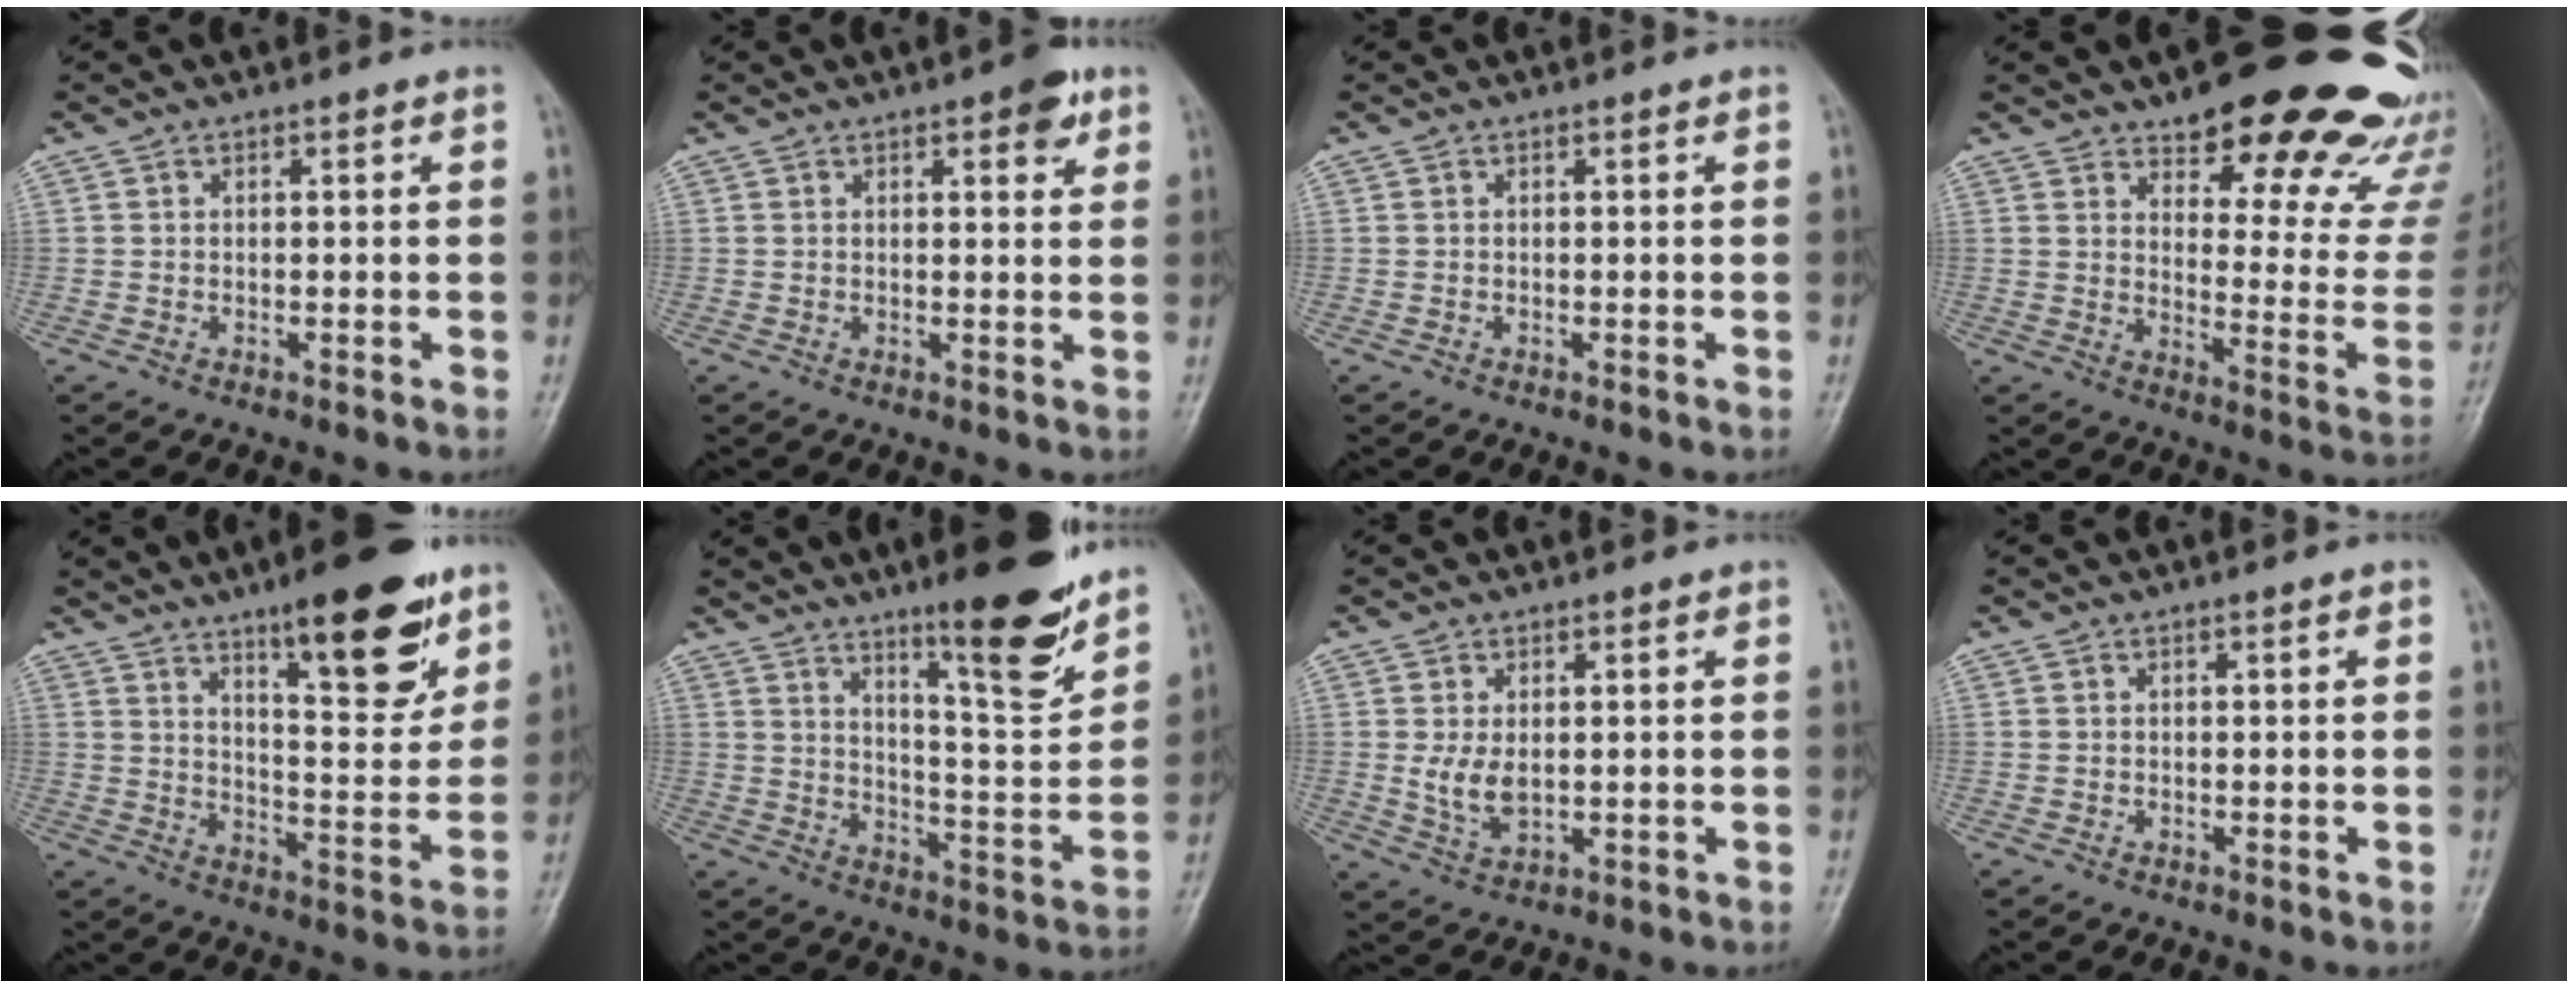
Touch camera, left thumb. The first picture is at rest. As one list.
[{"total": 4.8, "force": [2.6, 1.8, 3.6], "torque": [-0.033, -0.009, 0.027]}, {"total": 0.0}, {"total": 25.6, "force": [21.1, 7.7, 12.3], "torque": [-0.109, -0.145, 0.261]}, {"total": 17.8, "force": [11.1, 5.1, 12.9], "torque": [-0.150, -0.067, 0.172]}, {"total": 15.9, "force": [11.2, 2.8, 11.0], "torque": [-0.135, -0.081, 0.177]}, {"total": 5.0, "force": [0.9, 3.0, 3.8], "torque": [-0.066, -0.016, 0.024]}, {"total": 0.5, "force": [0.3, 0.1, 0.4], "torque": [-0.007, -0.001, 0.004]}]